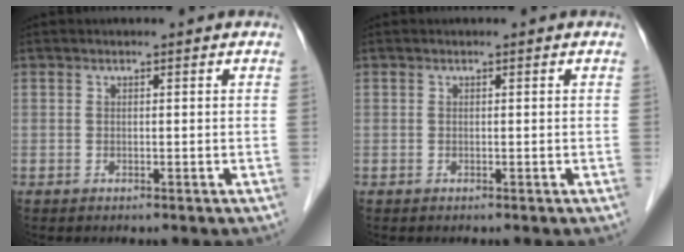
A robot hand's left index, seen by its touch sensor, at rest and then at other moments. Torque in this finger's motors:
{"motor_torque": [0.00, 0.00, -0.02, 0.00]}